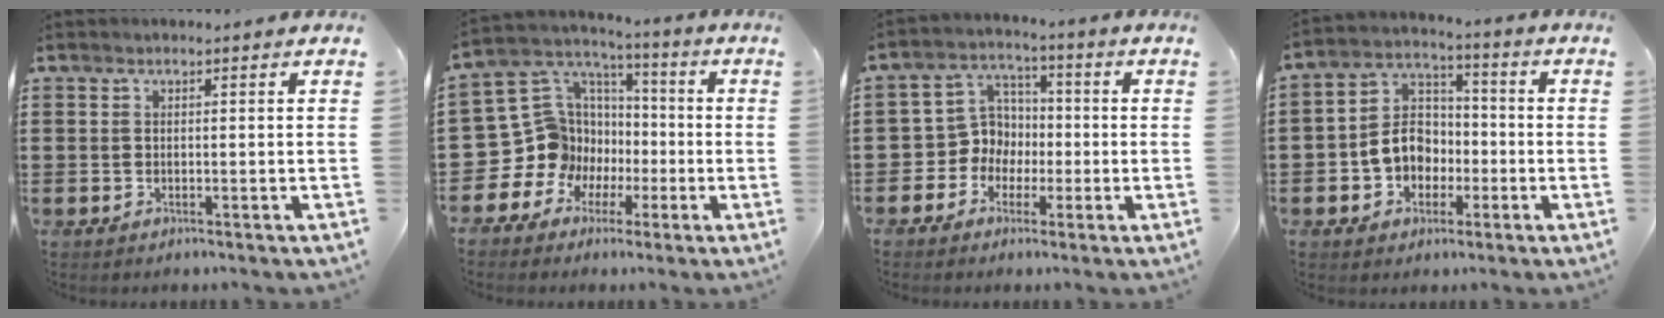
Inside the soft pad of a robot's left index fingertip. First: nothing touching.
{"total": 12.0, "force": [-2.8, 11.5, 1.9], "torque": [-0.102, -0.015, -0.031]}
{"total": 6.6, "force": [-1.4, 6.3, 1.4], "torque": [-0.067, 0.002, -0.031]}
{"total": 7.6, "force": [-2.5, 6.3, 3.4], "torque": [-0.087, 0.020, -0.049]}